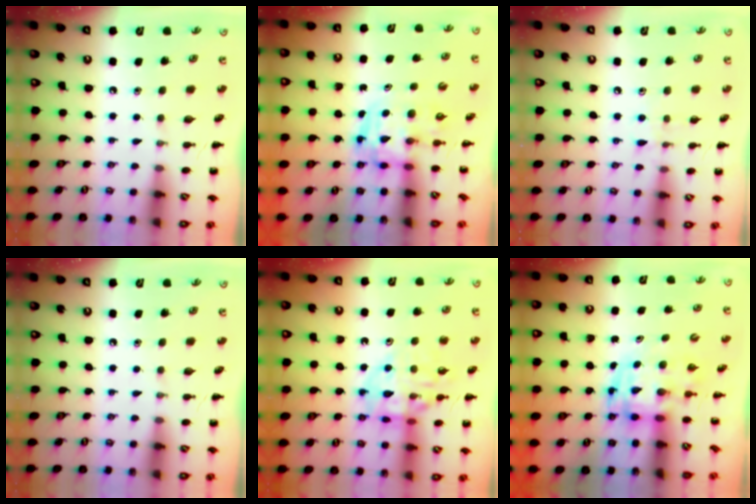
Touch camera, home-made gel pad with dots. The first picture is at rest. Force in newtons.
{"total": 3.6, "press": 3.5, "slide": 0.6}
{"total": 7.0, "press": 6.7, "slide": 2.0}
{"total": 0.0}
{"total": 13.4, "press": 13.3, "slide": 2.0}
{"total": 3.8, "press": 3.7, "slide": 0.7}